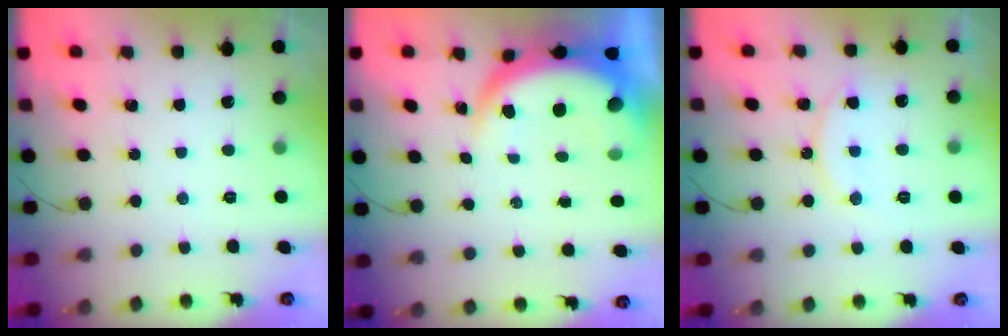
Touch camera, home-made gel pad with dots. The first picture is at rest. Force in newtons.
{"total": 7.8, "press": 7.7, "slide": 1.0}
{"total": 11.7, "press": 11.7, "slide": 0.8}